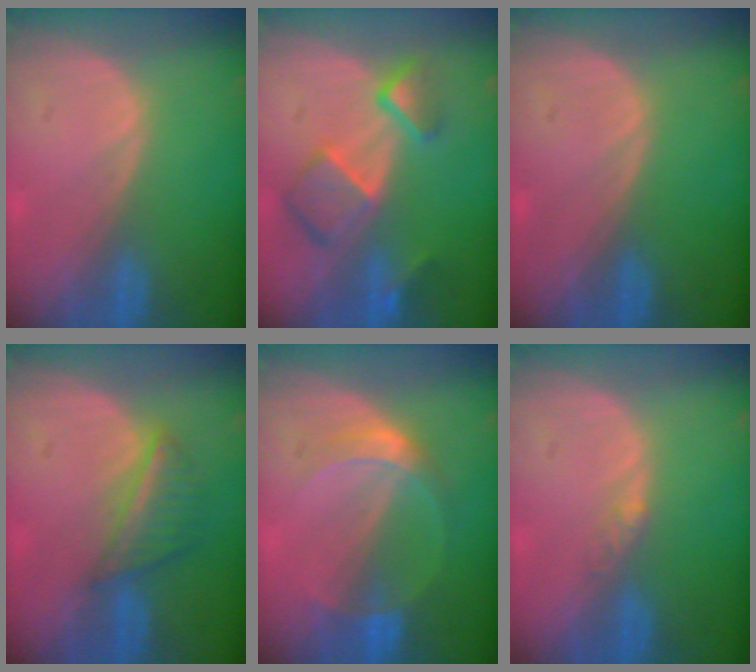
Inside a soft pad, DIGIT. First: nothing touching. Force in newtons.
{"total": 7.9, "press": 6.8, "slide": 3.9}
{"total": 0.0}
{"total": 5.6, "press": 5.1, "slide": 2.2}
{"total": 5.2, "press": 4.7, "slide": 2.0}
{"total": 1.6, "press": 1.3, "slide": 0.9}